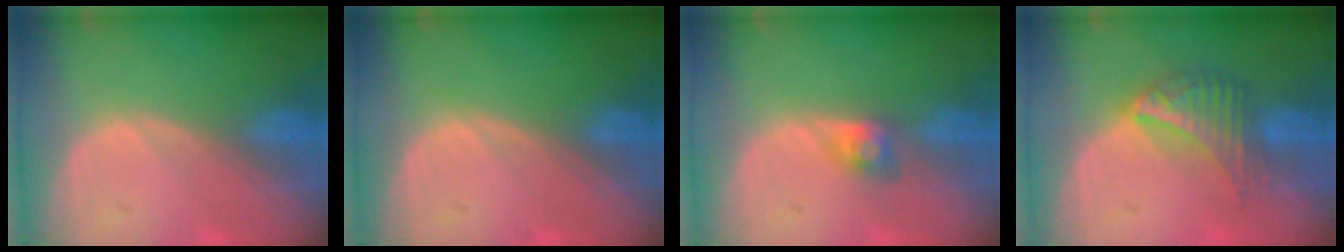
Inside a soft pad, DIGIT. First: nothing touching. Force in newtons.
{"total": 0.0}
{"total": 2.7, "press": 2.5, "slide": 1.0}
{"total": 6.7, "press": 6.1, "slide": 2.7}